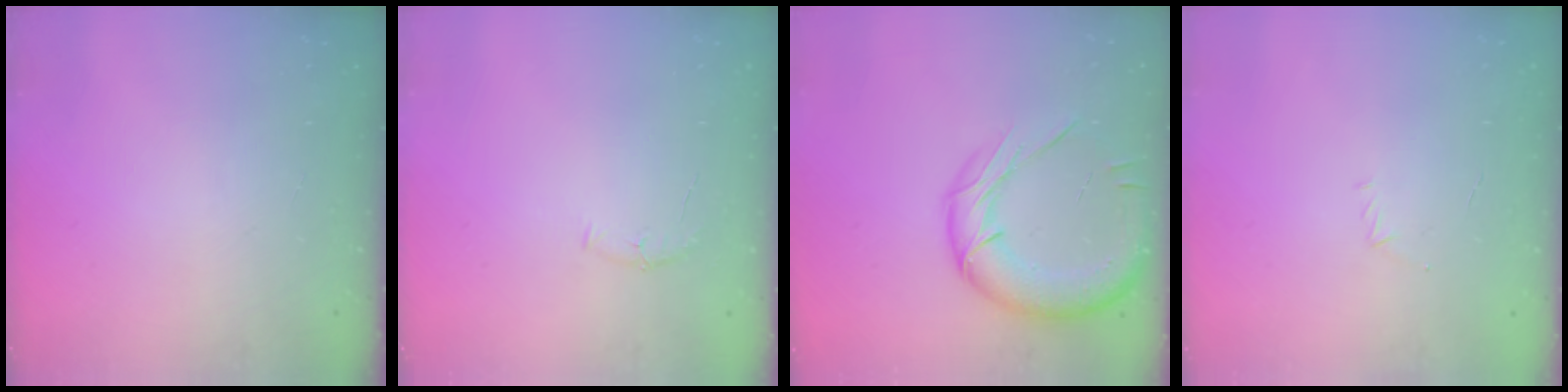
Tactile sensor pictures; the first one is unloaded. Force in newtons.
{"total": 4.8, "press": 4.6, "slide": 1.2}
{"total": 17.4, "press": 17.2, "slide": 2.7}
{"total": 4.3, "press": 4.1, "slide": 1.1}